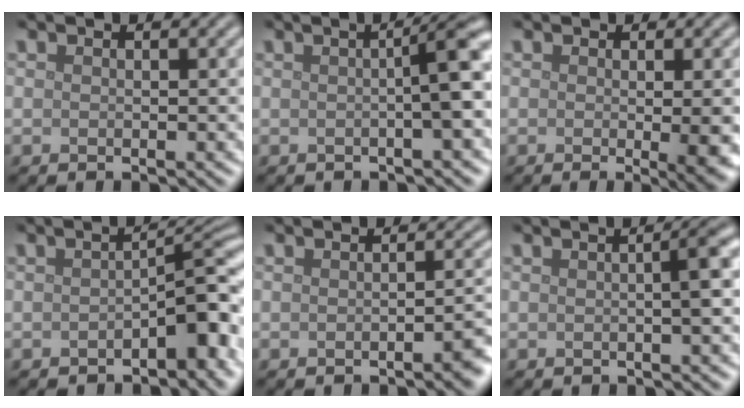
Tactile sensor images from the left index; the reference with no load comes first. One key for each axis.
{"total": 4.6, "fx": 0.1, "fy": 0.8, "fz": 4.5, "tx": -0.054, "ty": 0.012, "tz": -0.003}
{"total": 4.5, "fx": -0.6, "fy": 1.0, "fz": 4.3, "tx": -0.055, "ty": -0.011, "tz": -0.005}
{"total": 4.9, "fx": -1.9, "fy": 1.9, "fz": 4.1, "tx": -0.045, "ty": 0.014, "tz": -0.031}
{"total": 1.9, "fx": -1.1, "fy": 0.4, "fz": 1.5, "tx": -0.017, "ty": 0.003, "tz": -0.017}
{"total": 2.9, "fx": 0.1, "fy": 0.6, "fz": 2.8, "tx": -0.035, "ty": 0.009, "tz": -0.003}